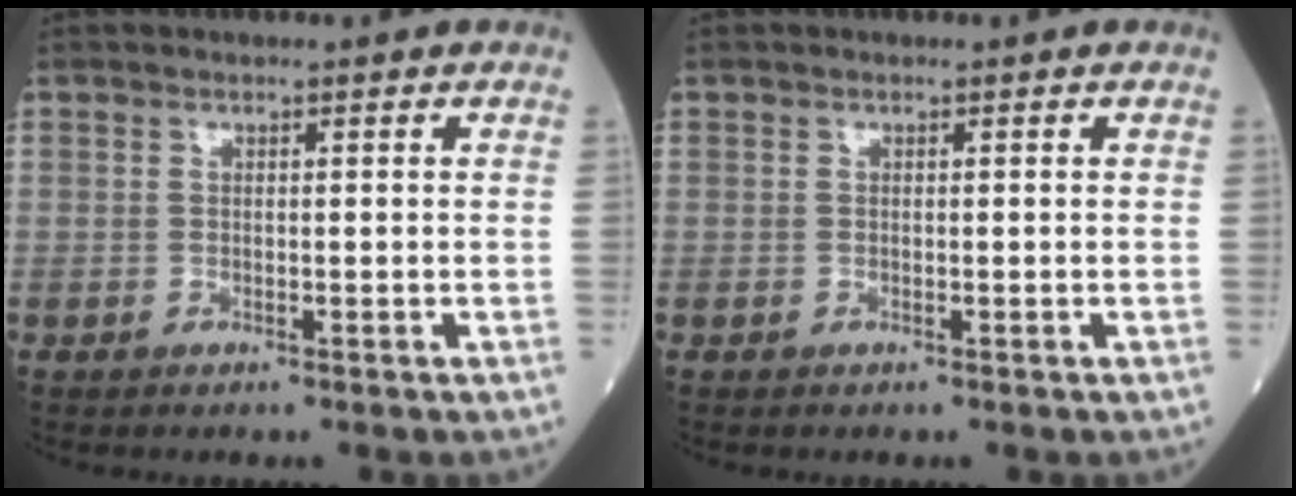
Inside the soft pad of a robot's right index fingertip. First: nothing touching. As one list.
[{"total": 0.0}]